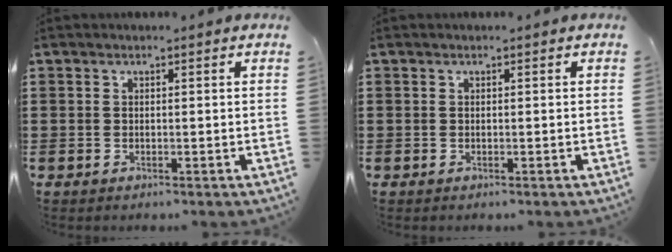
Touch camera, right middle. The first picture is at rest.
{"total": 0.0}